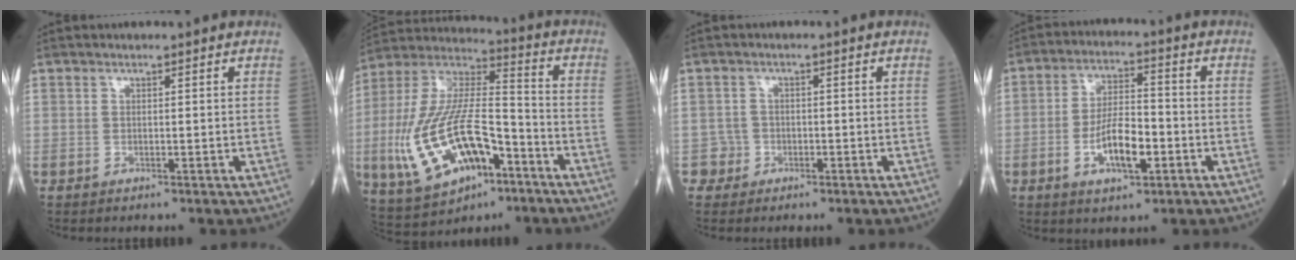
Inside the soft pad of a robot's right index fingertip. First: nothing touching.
{"total": 20.5, "force": [-7.3, 8.2, 17.3], "torque": [-0.364, 0.004, -0.120]}
{"total": 2.3, "force": [-1.0, 2.0, -0.4], "torque": [0.017, 0.012, -0.023]}
{"total": 8.9, "force": [-2.8, 3.2, 7.8], "torque": [-0.147, 0.007, -0.050]}